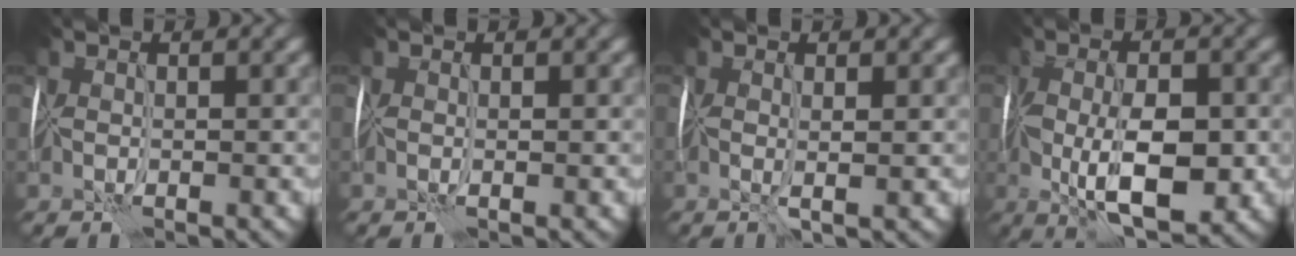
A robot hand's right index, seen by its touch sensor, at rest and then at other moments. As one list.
[{"total": 0.0}, {"total": 1.3, "force": [0.3, -0.2, 1.3], "torque": [-0.021, -0.002, 0.006]}, {"total": 7.0, "force": [-1.3, 3.1, 6.2], "torque": [-0.107, -0.007, -0.018]}]